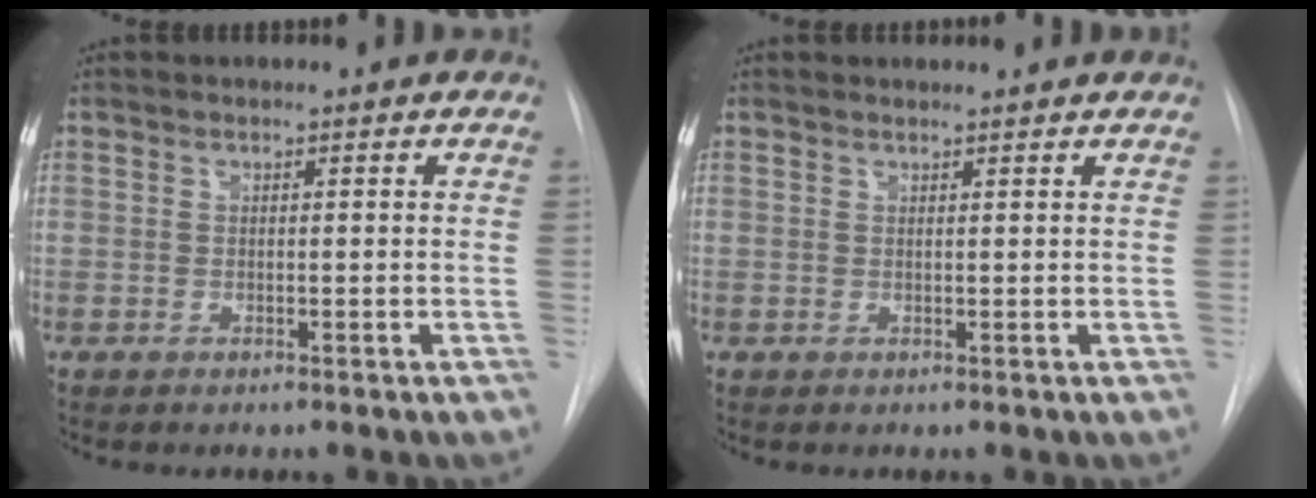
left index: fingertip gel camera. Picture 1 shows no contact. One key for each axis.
{"total": 2.1, "fx": 2.1, "fy": 0.3, "fz": 0.4, "tx": -0.009, "ty": 0.009, "tz": 0.018}